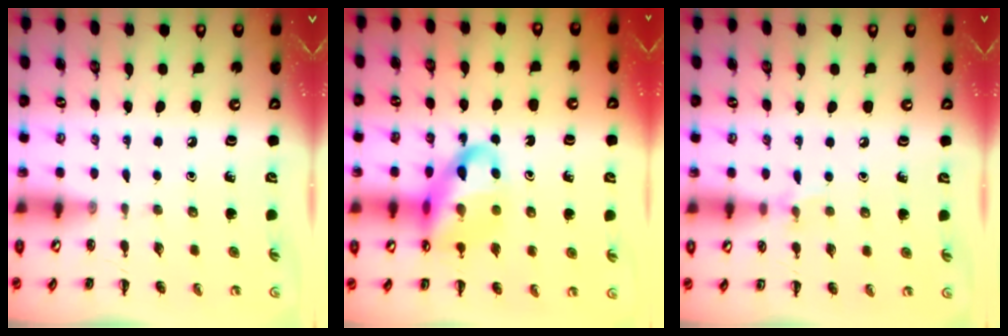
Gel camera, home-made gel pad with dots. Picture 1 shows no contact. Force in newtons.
{"total": 16.0, "press": 15.5, "slide": 4.0}
{"total": 5.1, "press": 4.9, "slide": 1.5}